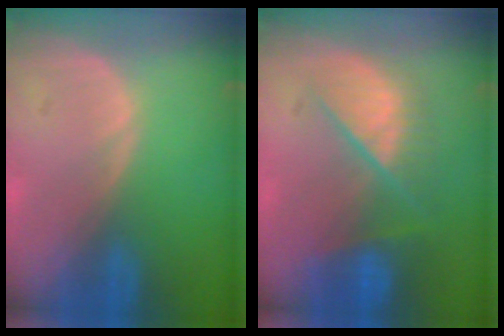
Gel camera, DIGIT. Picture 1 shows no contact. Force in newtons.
{"total": 9.6, "press": 8.2, "slide": 5.0}